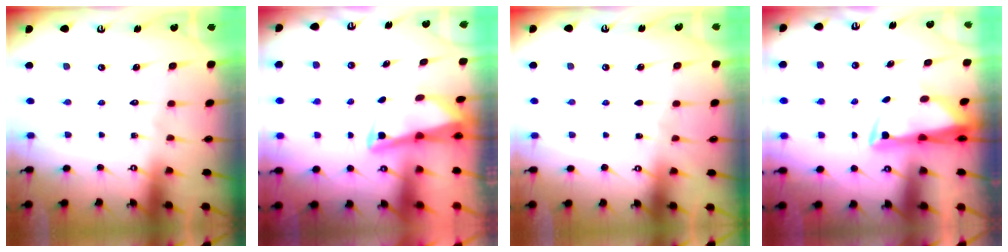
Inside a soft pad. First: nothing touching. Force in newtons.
{"total": 3.0, "press": 2.9, "slide": 0.4}
{"total": 2.3, "press": 2.2, "slide": 0.2}
{"total": 2.9, "press": 2.8, "slide": 0.6}